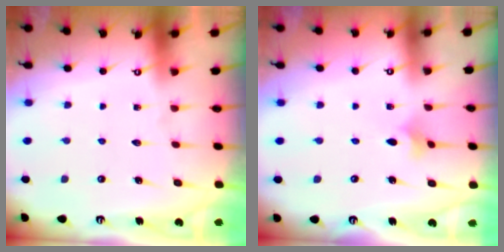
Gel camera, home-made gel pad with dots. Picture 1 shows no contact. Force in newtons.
{"total": 2.5, "press": 2.5, "slide": 0.6}